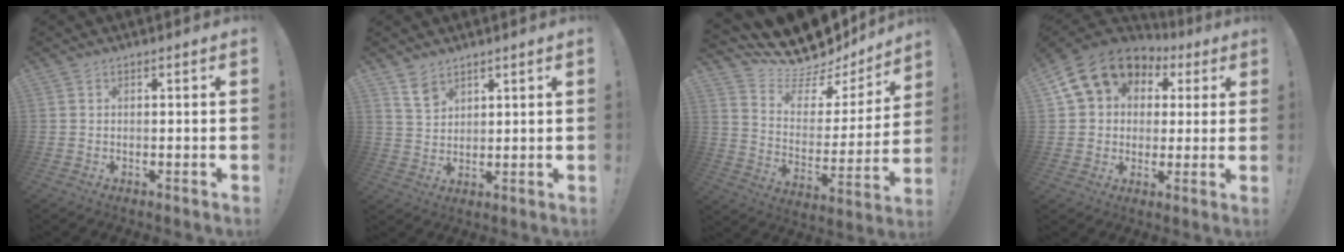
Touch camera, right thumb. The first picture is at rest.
{"total": 5.8, "force": [4.3, 3.4, 1.8], "torque": [-0.027, -0.026, 0.083]}
{"total": 13.8, "force": [12.5, 4.2, 4.2], "torque": [-0.091, -0.109, 0.217]}
{"total": 15.3, "force": [6.2, 12.1, 7.1], "torque": [-0.116, -0.018, 0.128]}